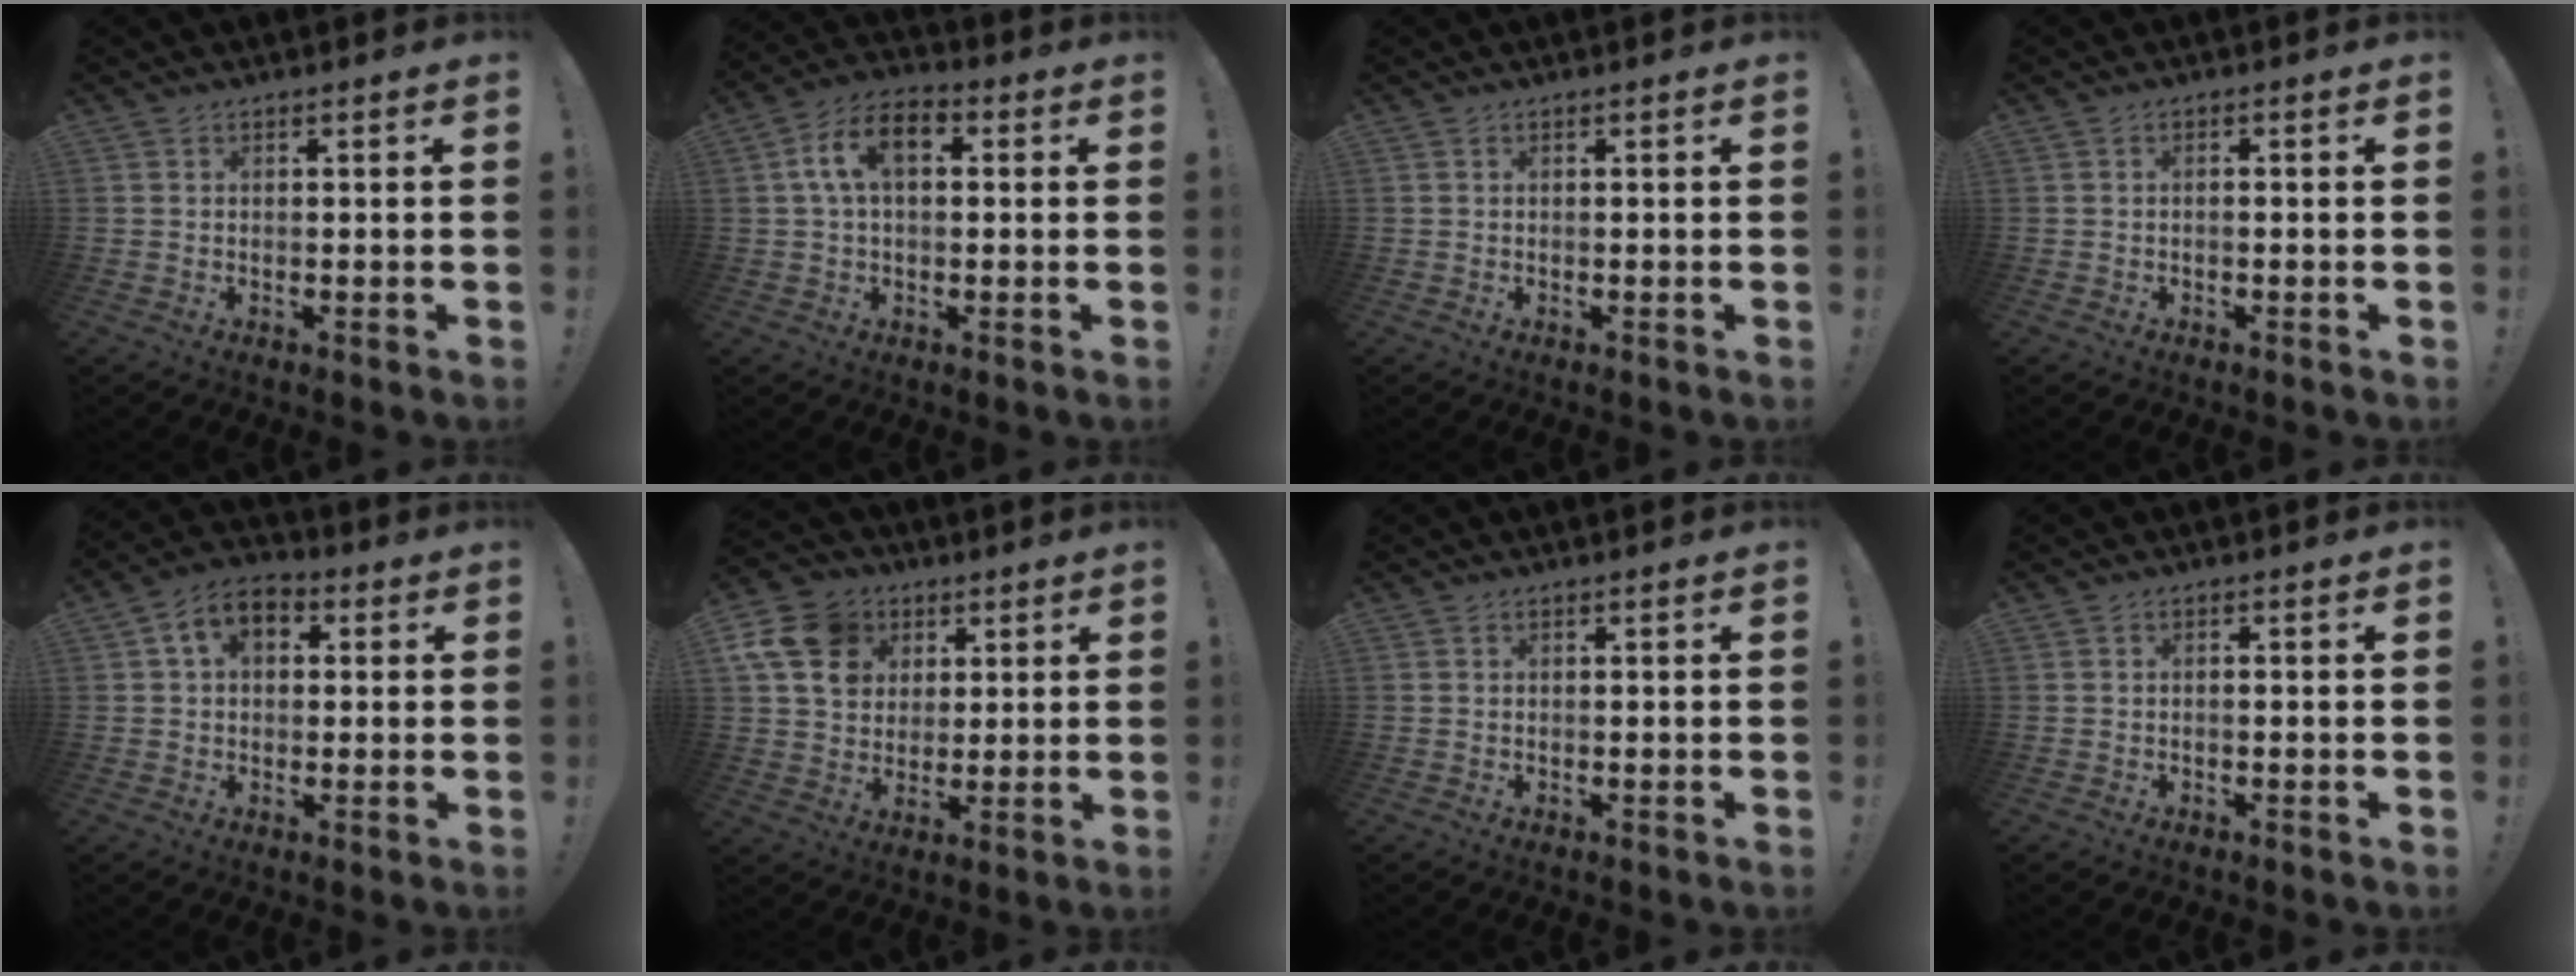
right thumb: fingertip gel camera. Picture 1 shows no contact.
{"total": 10.6, "force": [2.5, 6.4, 8.1], "torque": [-0.142, 0.015, 0.049]}
{"total": 0.0}
{"total": 1.0, "force": [-0.8, 0.0, 0.6], "torque": [-0.011, -0.001, -0.014]}
{"total": 8.1, "force": [2.3, 5.6, 5.4], "torque": [-0.089, 0.008, 0.045]}
{"total": 15.8, "force": [5.7, 12.7, 7.4], "torque": [-0.131, -0.022, 0.115]}
{"total": 0.0}
{"total": 0.8, "force": [-0.6, -0.1, 0.4], "torque": [-0.007, 0.000, -0.011]}